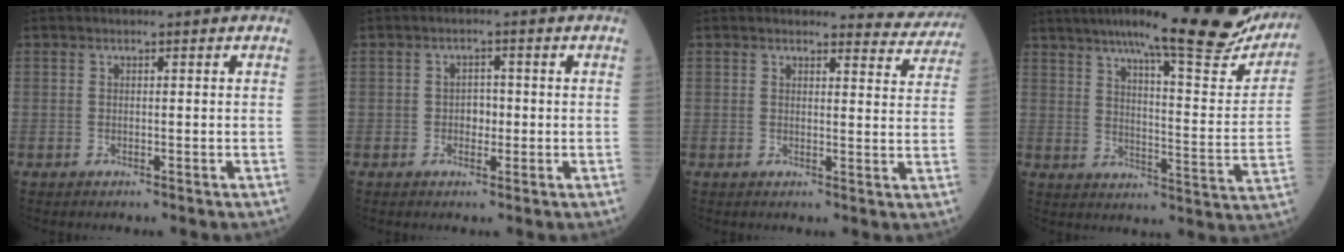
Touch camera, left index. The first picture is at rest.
{"total": 2.2, "force": [-0.5, 1.5, 1.5], "torque": [-0.018, 0.004, -0.009]}
{"total": 6.1, "force": [6.0, 1.0, -0.8], "torque": [0.025, -0.029, 0.044]}
{"total": 26.1, "force": [21.6, 2.9, 14.3], "torque": [-0.208, -0.042, 0.273]}